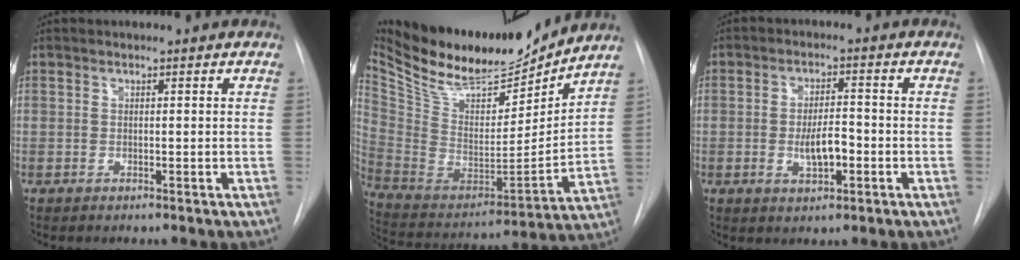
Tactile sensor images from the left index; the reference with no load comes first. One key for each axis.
{"total": 24.4, "fx": 21.0, "fy": 6.6, "fz": 10.7, "tx": -0.207, "ty": -0.023, "tz": 0.344}
{"total": 4.9, "fx": -1.7, "fy": 1.8, "fz": 4.3, "tx": -0.074, "ty": -0.005, "tz": -0.026}